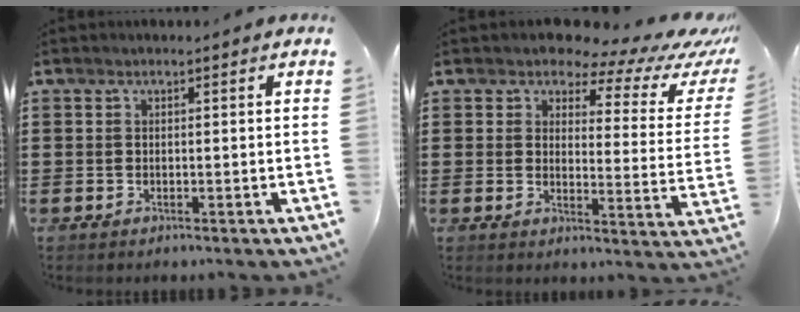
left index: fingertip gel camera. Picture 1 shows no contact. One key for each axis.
{"total": 5.4, "fx": 4.4, "fy": 1.9, "fz": 2.4, "tx": -0.049, "ty": -0.028, "tz": 0.068}